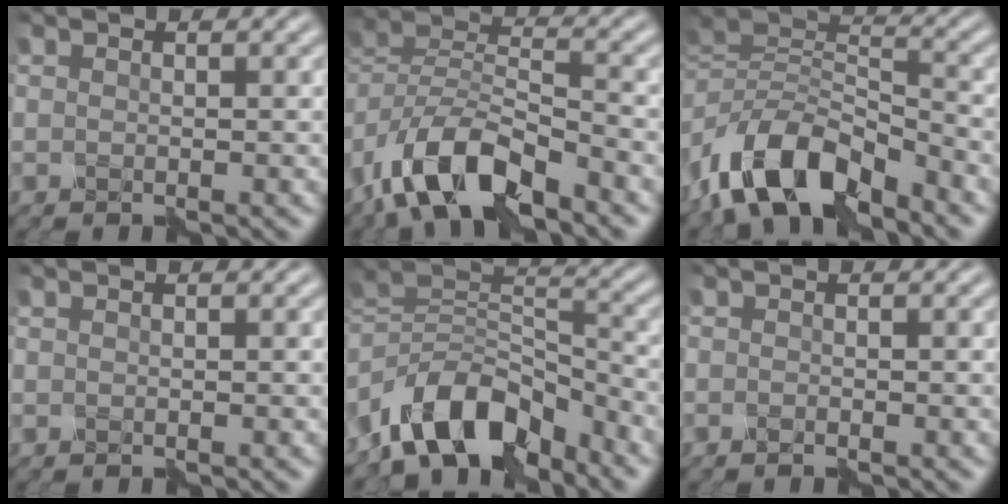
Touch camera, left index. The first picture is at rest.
{"total": 8.5, "force": [-5.6, 3.5, 5.4], "torque": [-0.090, 0.010, -0.107]}
{"total": 9.3, "force": [-5.8, 4.2, 5.8], "torque": [-0.100, 0.010, -0.115]}
{"total": 0.0}
{"total": 9.4, "force": [-6.5, 4.6, 4.8], "torque": [-0.062, 0.012, -0.129]}
{"total": 0.6, "force": [-0.6, 0.1, 0.2], "torque": [-0.006, 0.003, -0.008]}